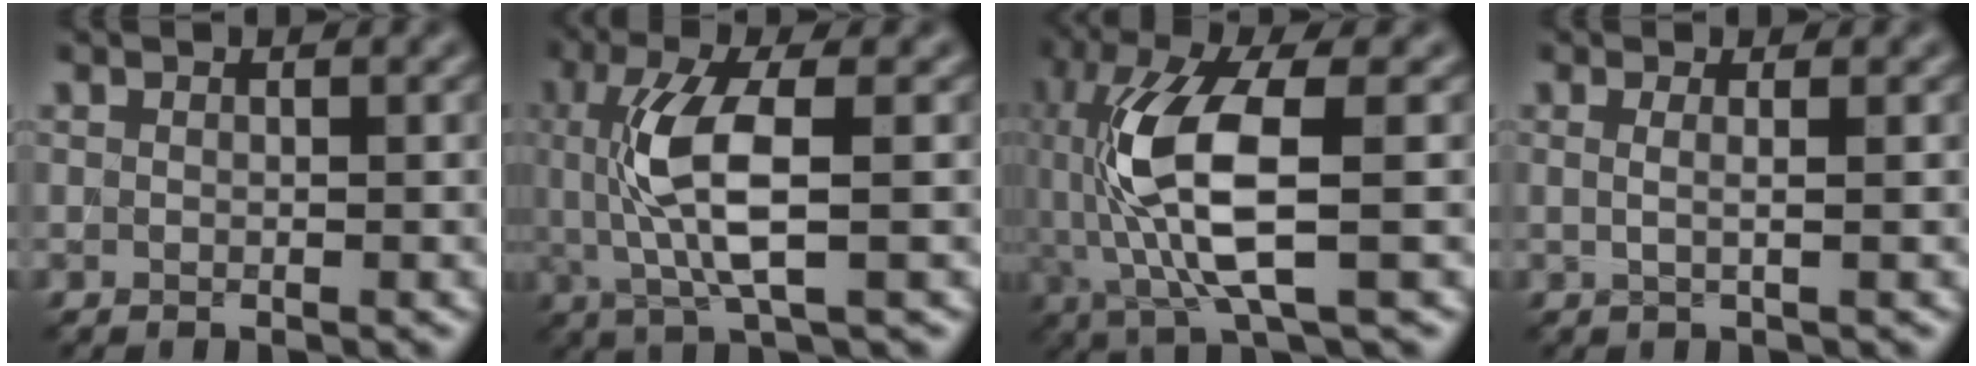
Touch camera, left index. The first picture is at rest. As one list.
[{"total": 6.5, "force": [0.3, 1.7, 6.3], "torque": [-0.136, -0.002, 0.009]}, {"total": 9.6, "force": [0.0, 3.0, 9.1], "torque": [-0.198, -0.004, 0.006]}, {"total": 1.6, "force": [0.2, 0.6, 1.5], "torque": [-0.022, -0.003, -0.012]}]